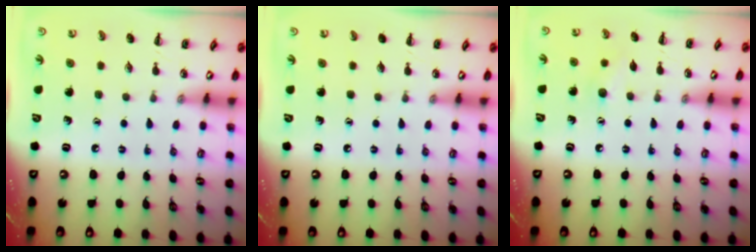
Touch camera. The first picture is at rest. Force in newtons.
{"total": 0.0}
{"total": 5.3, "press": 5.2, "slide": 1.3}